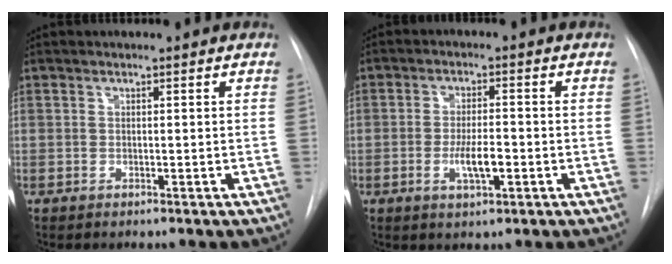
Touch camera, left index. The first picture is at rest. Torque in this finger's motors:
{"motor_torque": [0.19, 0.07, 0.12, 0.03]}